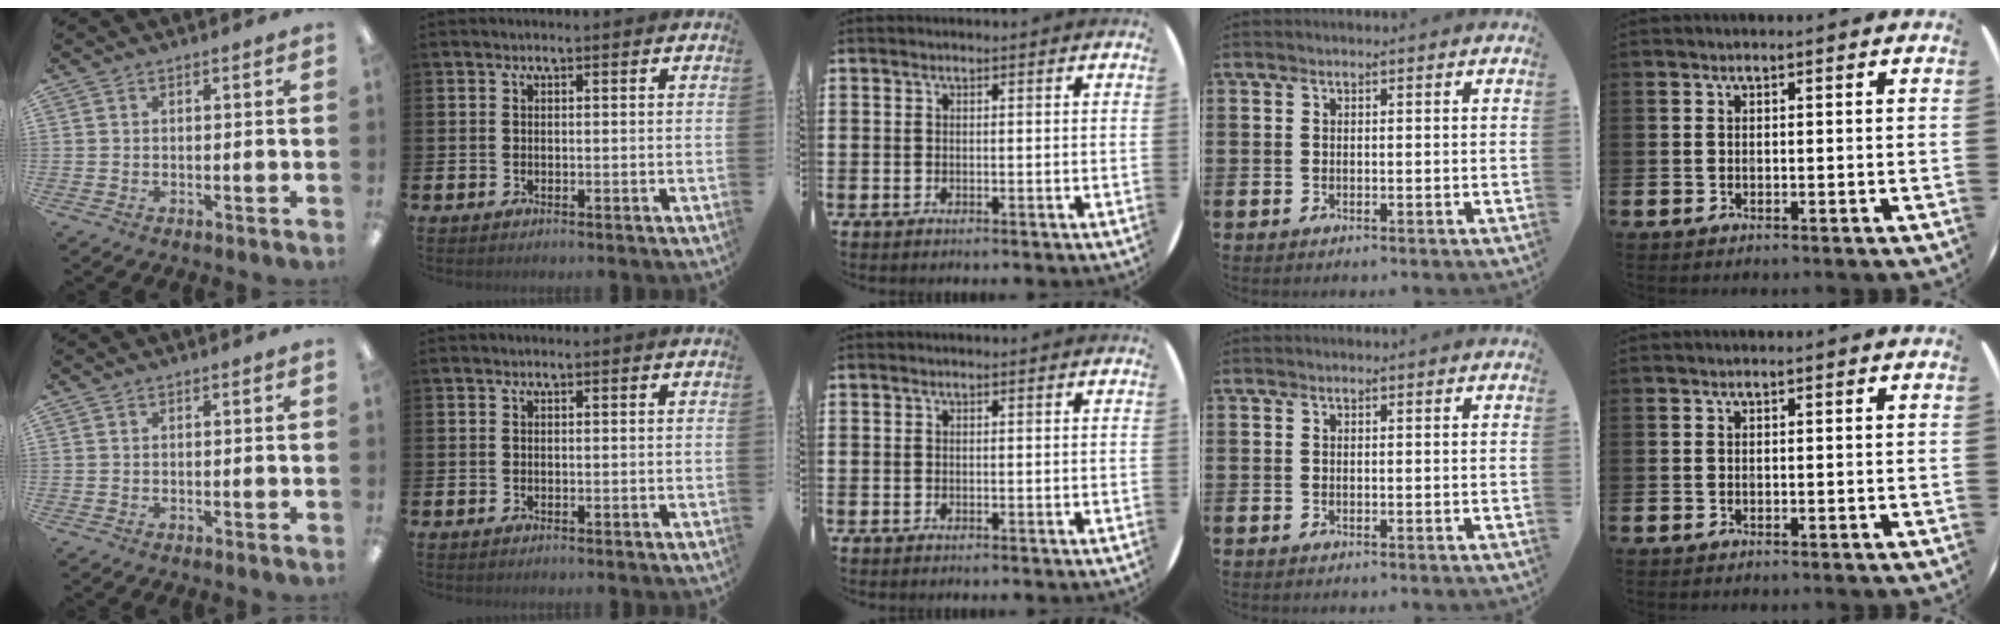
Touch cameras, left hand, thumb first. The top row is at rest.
{}